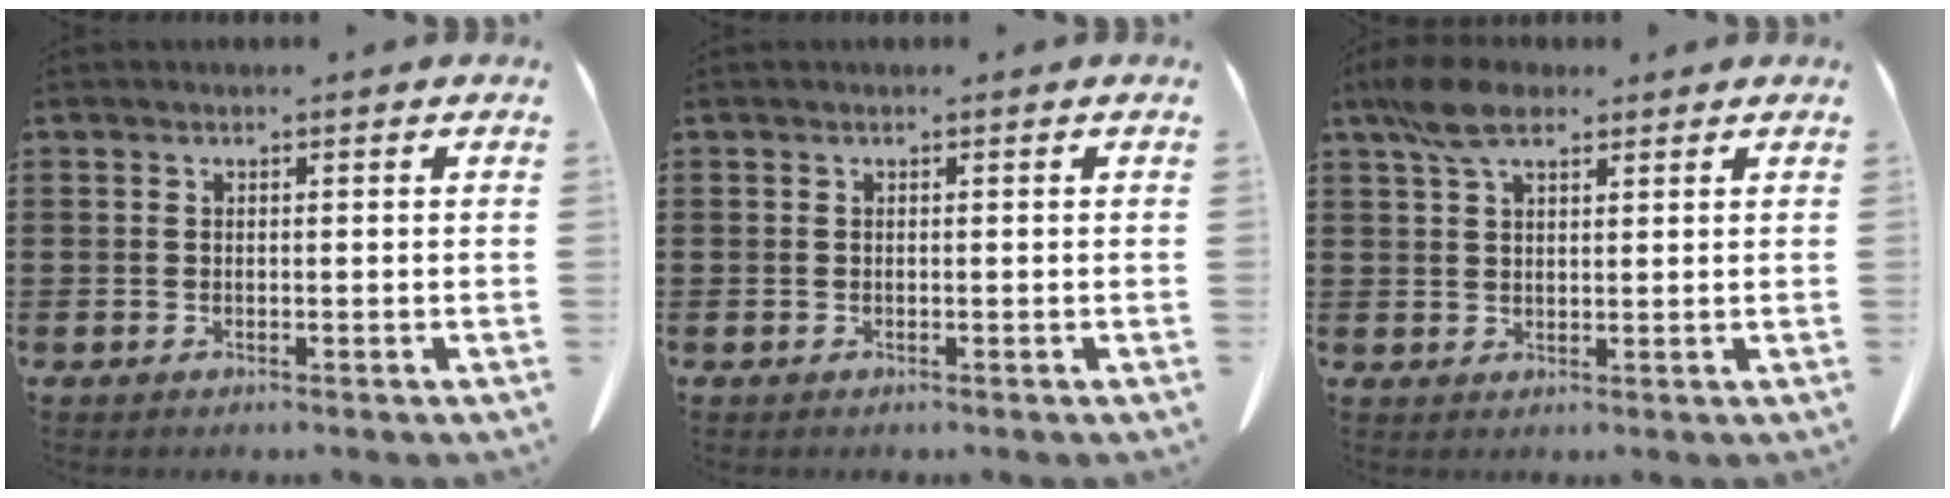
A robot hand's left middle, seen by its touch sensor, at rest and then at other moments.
{"total": 0.0}
{"total": 6.5, "force": [4.2, 2.6, 4.2], "torque": [-0.102, 0.002, 0.076]}